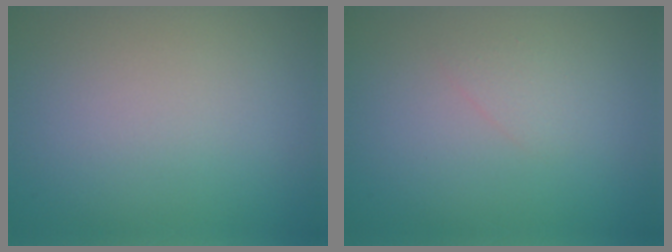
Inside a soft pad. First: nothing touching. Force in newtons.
{"total": 1.0, "press": 1.0, "slide": 0.1}